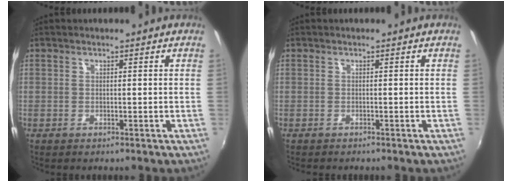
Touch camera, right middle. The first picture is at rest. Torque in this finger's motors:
{"motor_torque": [1.39, -0.76, 0.63, 0.21]}